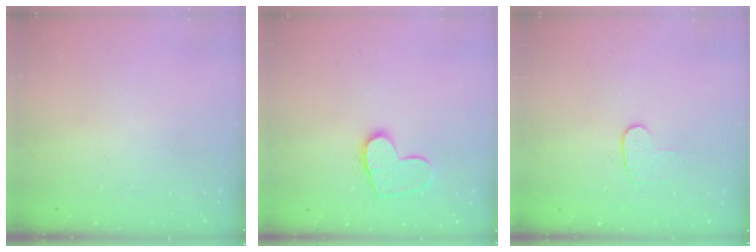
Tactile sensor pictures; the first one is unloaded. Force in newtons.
{"total": 11.4, "press": 11.3, "slide": 0.6}
{"total": 6.6, "press": 6.6, "slide": 0.6}